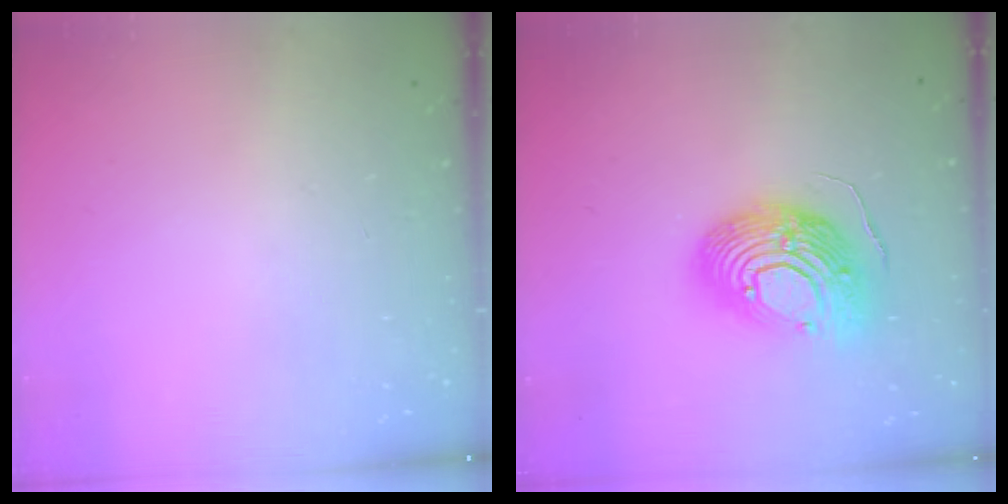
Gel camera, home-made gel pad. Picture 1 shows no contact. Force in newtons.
{"total": 16.9, "press": 16.8, "slide": 1.6}